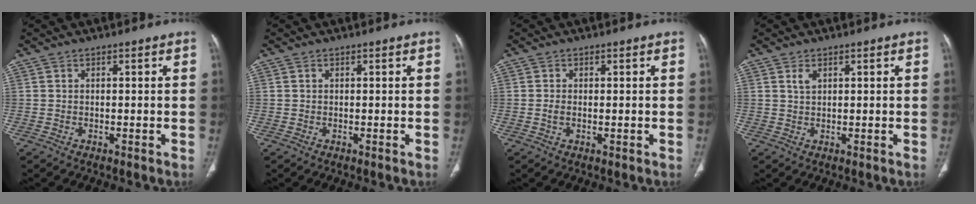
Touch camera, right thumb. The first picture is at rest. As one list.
[{"total": 0.0}, {"total": 1.3, "force": [0.0, 0.8, 1.1], "torque": [-0.028, -0.003, -0.001]}, {"total": 1.7, "force": [0.9, 0.9, 1.1], "torque": [-0.021, -0.001, 0.022]}]